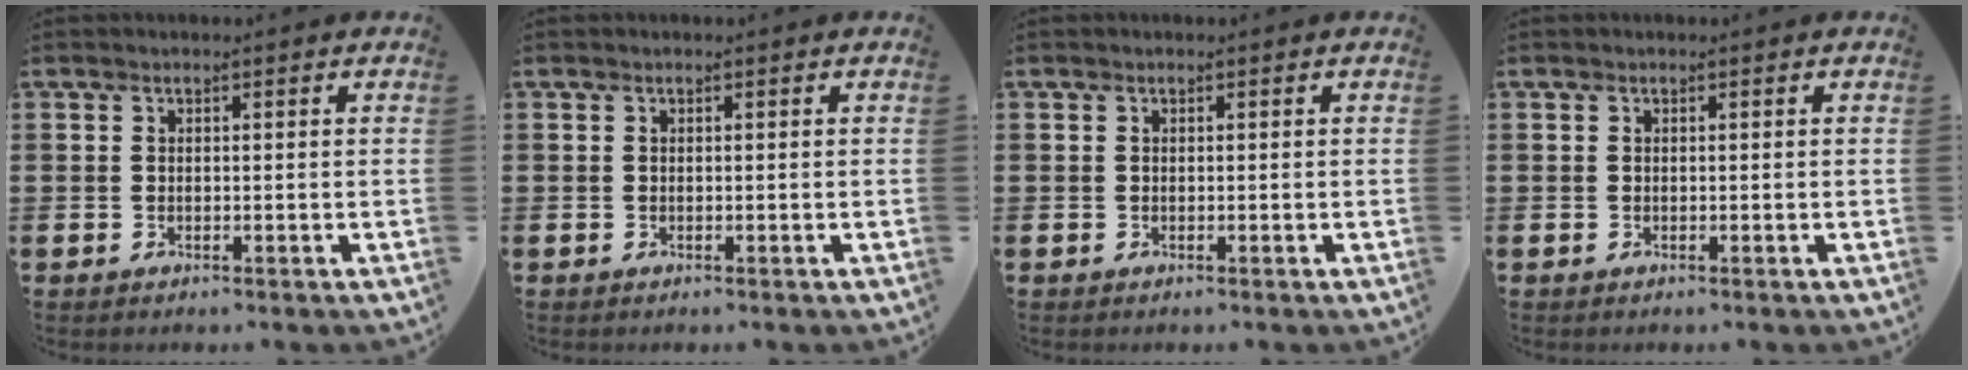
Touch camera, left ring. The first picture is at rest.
{"total": 0.0}
{"total": 0.0}
{"total": 0.0}